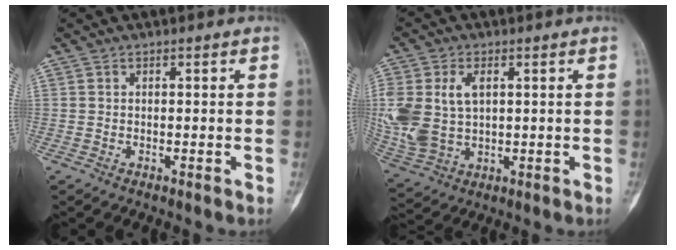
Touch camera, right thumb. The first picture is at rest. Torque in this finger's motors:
{"motor_torque": [-0.56, 0.97, 0.12, -0.01, 0.14]}